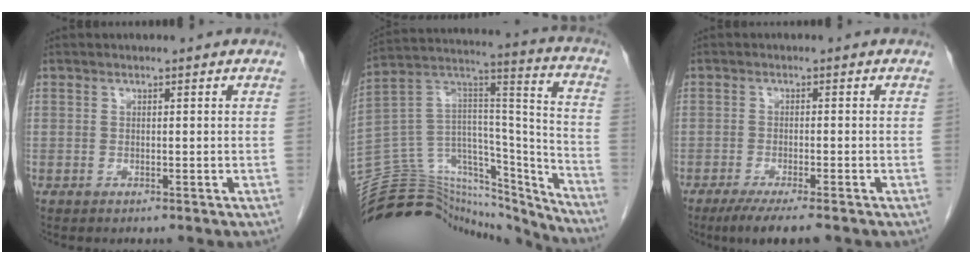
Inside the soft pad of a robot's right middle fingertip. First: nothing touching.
{"total": 29.0, "force": [-26.9, 8.2, 7.2], "torque": [-0.143, 0.051, -0.408]}
{"total": 5.9, "force": [-4.4, 0.3, 3.9], "torque": [-0.062, -0.016, -0.068]}